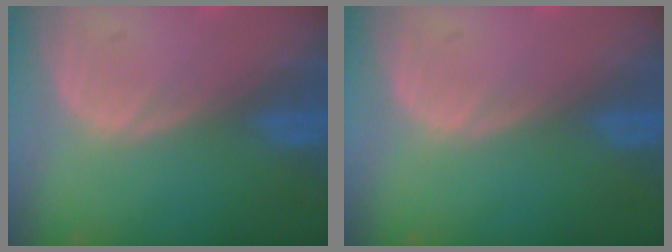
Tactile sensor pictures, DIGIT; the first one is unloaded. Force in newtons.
{"total": 0.0}